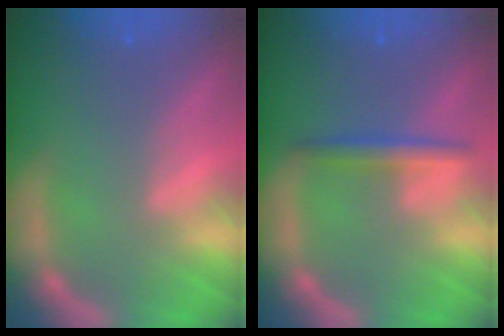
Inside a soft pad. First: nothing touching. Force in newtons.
{"total": 2.4}